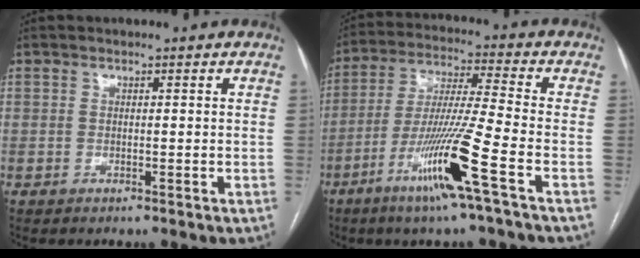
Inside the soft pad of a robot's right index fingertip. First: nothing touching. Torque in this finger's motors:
{"motor_torque": [1.74, -0.40, 0.95, 0.21]}